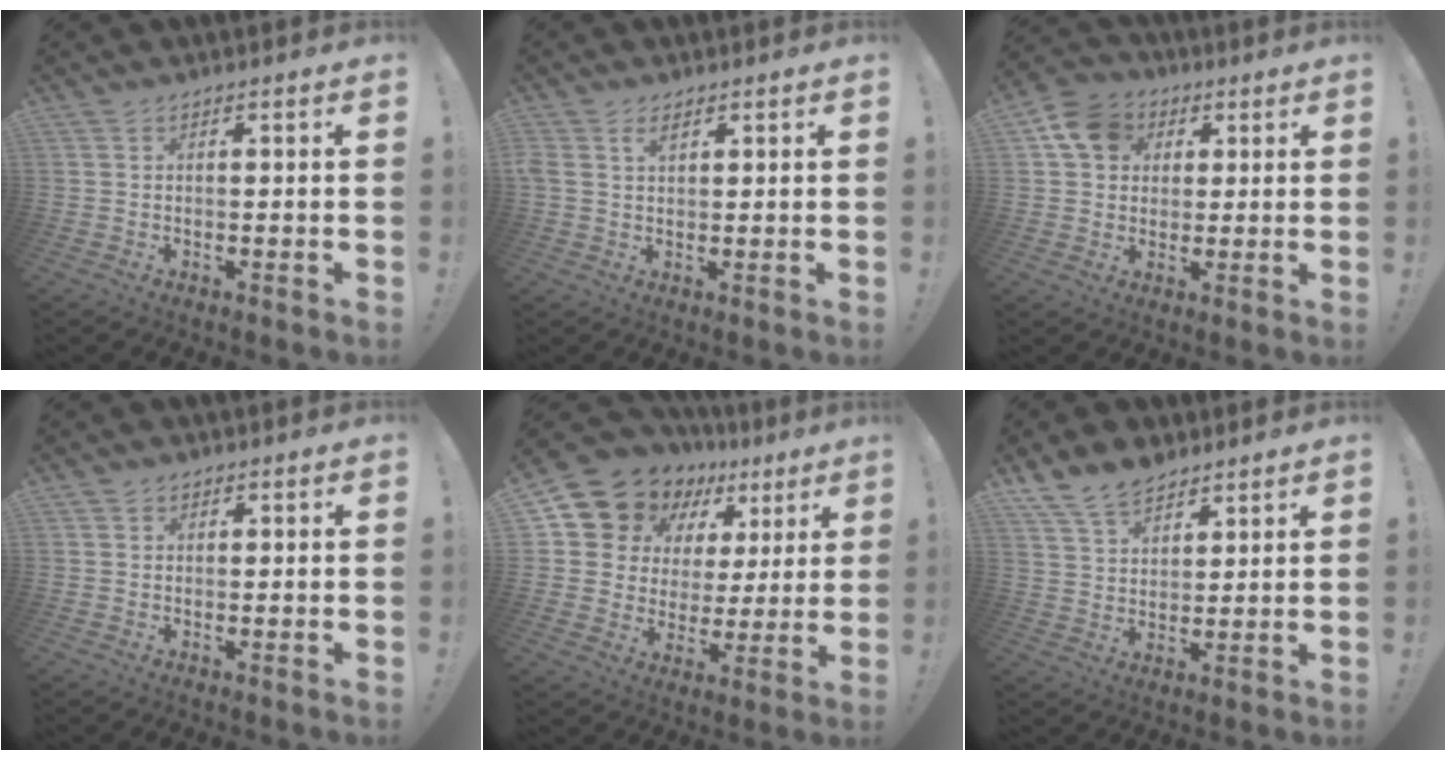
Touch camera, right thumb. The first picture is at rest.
{"total": 3.0, "force": [1.7, 1.8, 1.8], "torque": [-0.031, -0.002, 0.030]}
{"total": 11.2, "force": [3.8, 9.3, 4.9], "torque": [-0.079, 0.000, 0.078]}
{"total": 1.2, "force": [0.6, 1.0, 0.1], "torque": [0.002, 0.000, 0.011]}
{"total": 12.6, "force": [9.6, 7.5, 3.0], "torque": [-0.067, -0.076, 0.189]}
{"total": 9.9, "force": [7.6, 5.2, 3.5], "torque": [-0.073, -0.038, 0.150]}